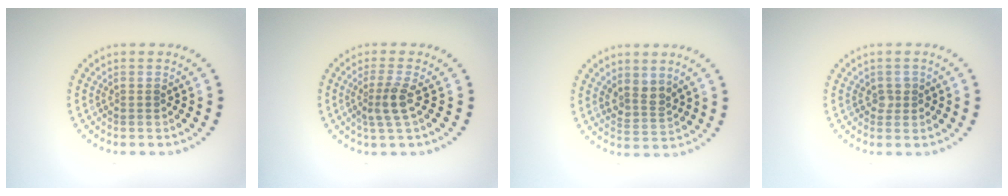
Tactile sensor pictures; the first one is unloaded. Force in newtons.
{"total": 2.4, "press": 1.8, "slide": 1.6}
{"total": 2.2, "press": 1.8, "slide": 1.1}
{"total": 1.0, "press": 1.0, "slide": 0.2}